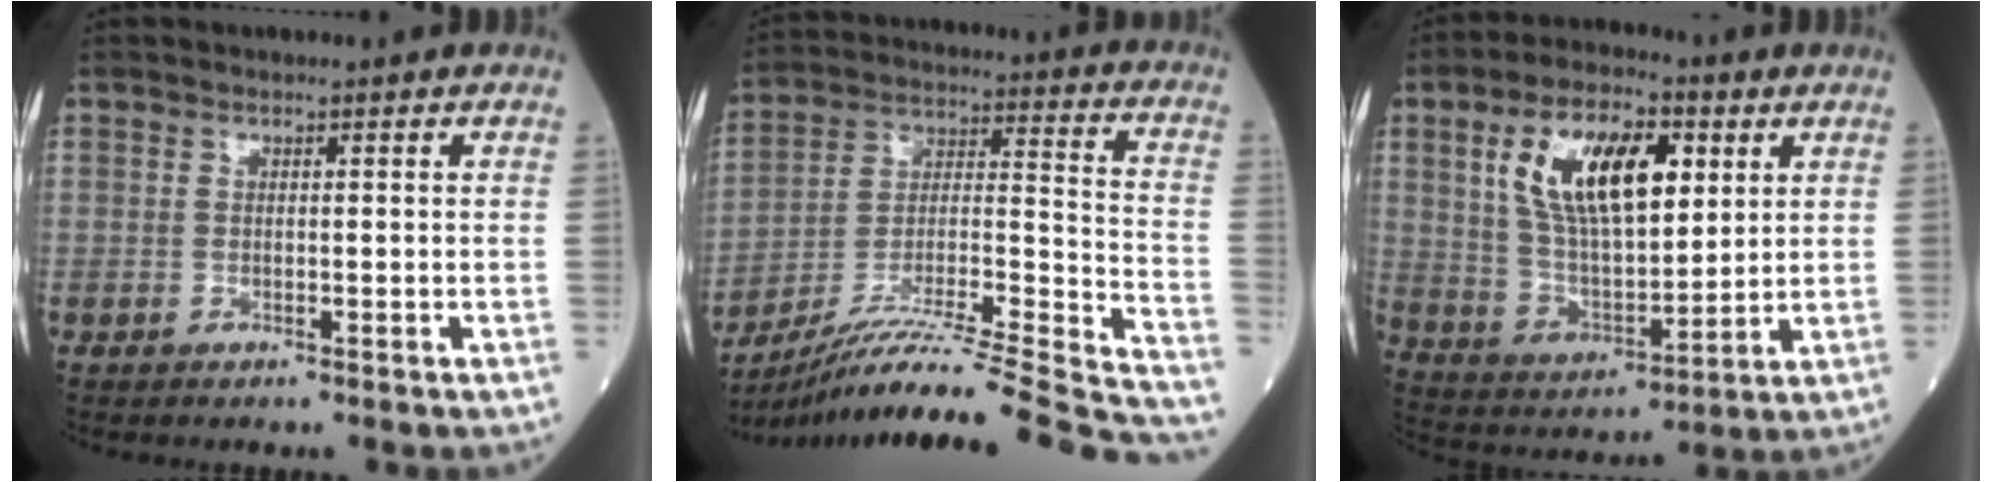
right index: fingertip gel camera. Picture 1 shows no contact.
{"total": 30.6, "force": [-27.2, -0.7, 14.0], "torque": [-0.163, -0.030, -0.412]}
{"total": 15.3, "force": [5.5, 6.2, 12.9], "torque": [-0.248, 0.016, 0.103]}